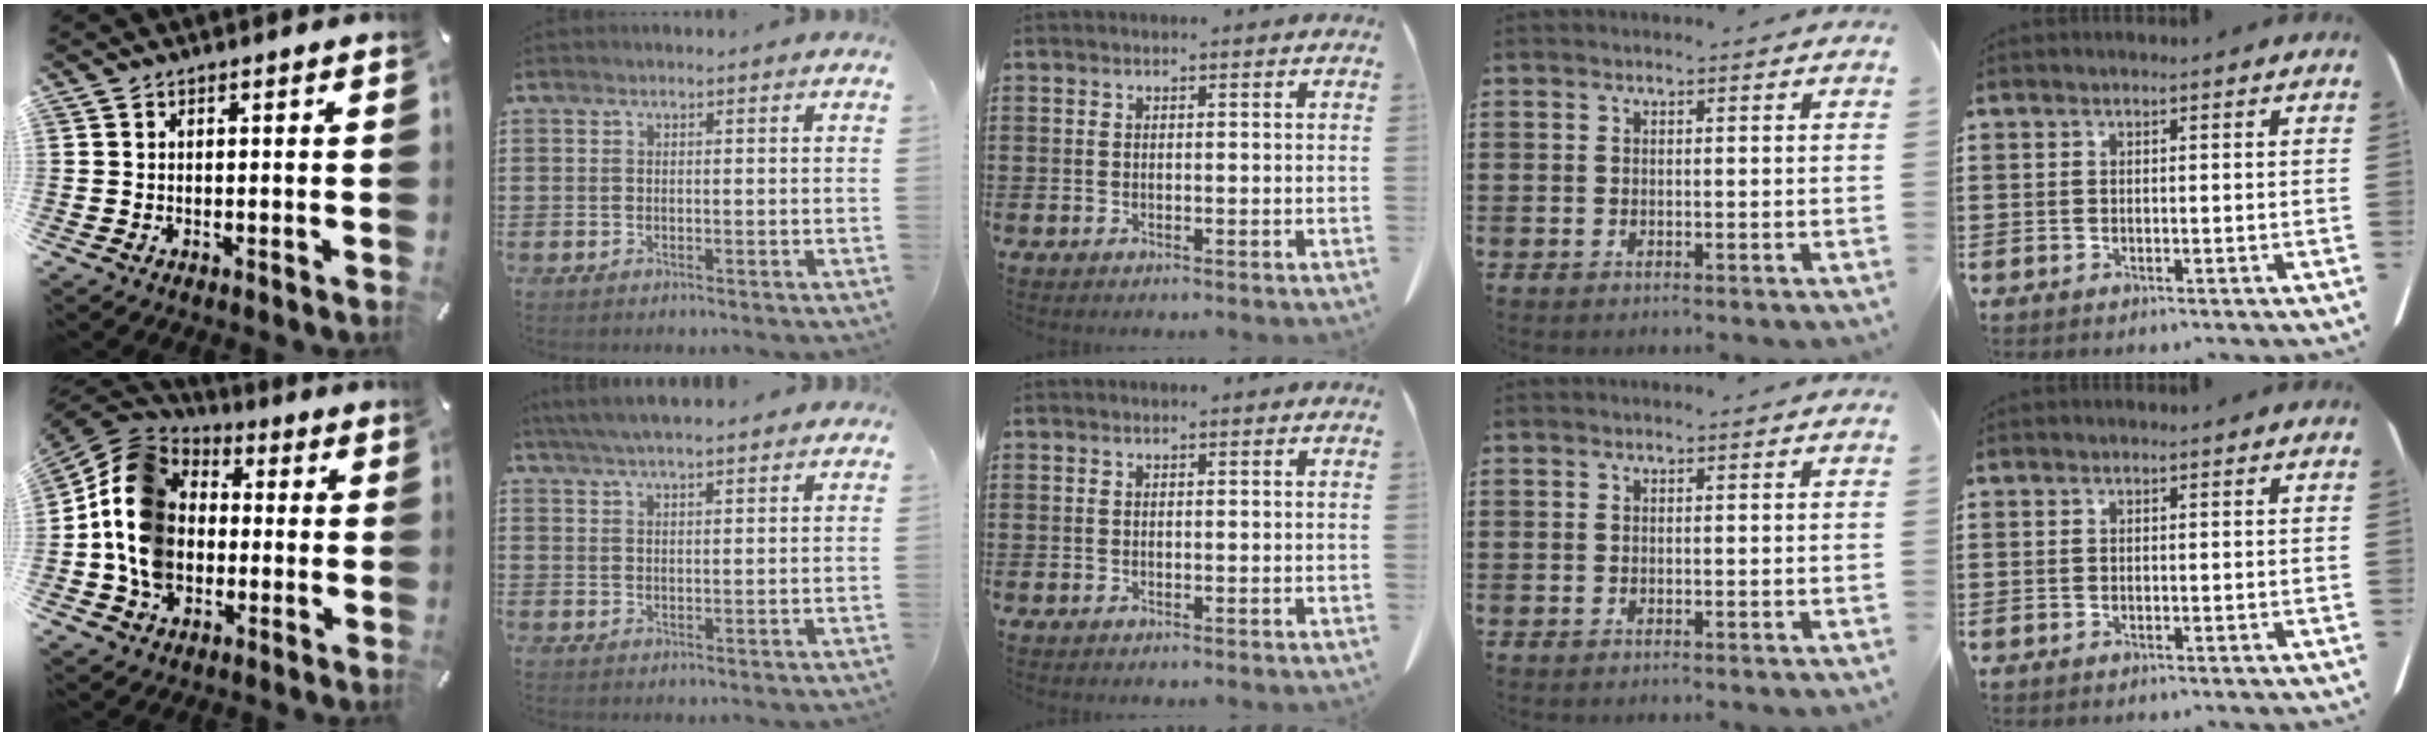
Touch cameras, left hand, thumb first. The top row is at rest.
{"thumb": {"total": 15.2, "force": [-2.6, 12.7, 7.9], "torque": [-0.187, 0.029, -0.050]}, "index": {"total": 4.6, "force": [4.1, 0.3, 2.1], "torque": [-0.051, -0.005, 0.075]}}